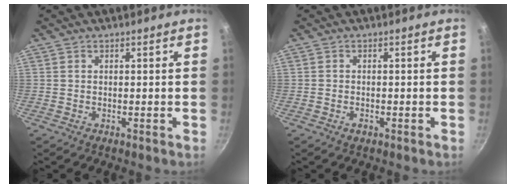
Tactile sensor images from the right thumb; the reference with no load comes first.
{"total": 1.3, "force": [-0.7, 0.8, 0.7], "torque": [-0.012, 0.003, -0.013]}